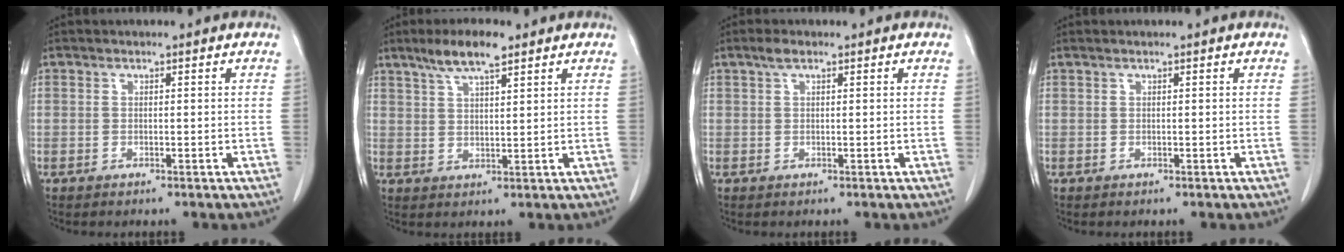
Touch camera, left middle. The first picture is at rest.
{"total": 6.4, "force": [4.5, 1.1, 4.4], "torque": [-0.089, 0.008, 0.081]}
{"total": 1.5, "force": [0.9, 0.6, 1.0], "torque": [-0.020, 0.009, 0.017]}
{"total": 0.0}